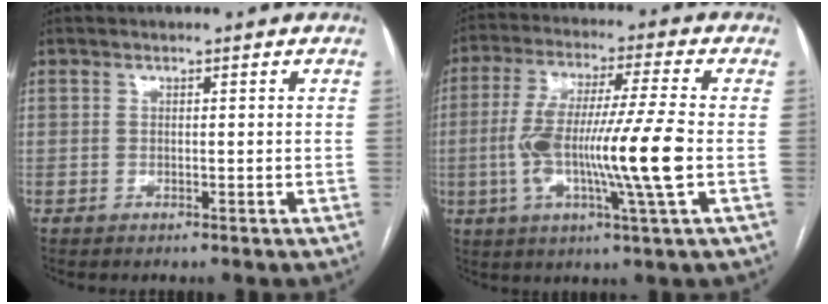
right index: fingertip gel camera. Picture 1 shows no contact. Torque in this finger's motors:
{"motor_torque": [1.16, -0.12, 0.61, 0.21]}